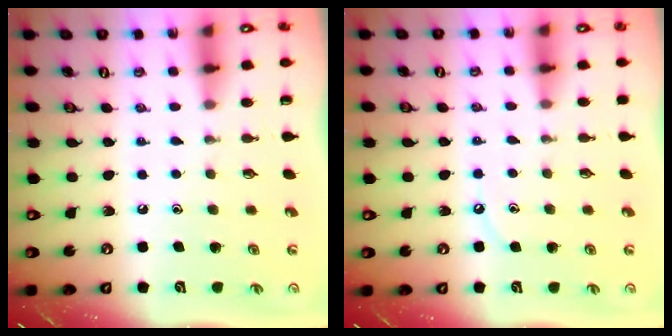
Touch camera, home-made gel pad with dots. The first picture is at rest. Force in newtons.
{"total": 4.0, "press": 4.0, "slide": 0.6}